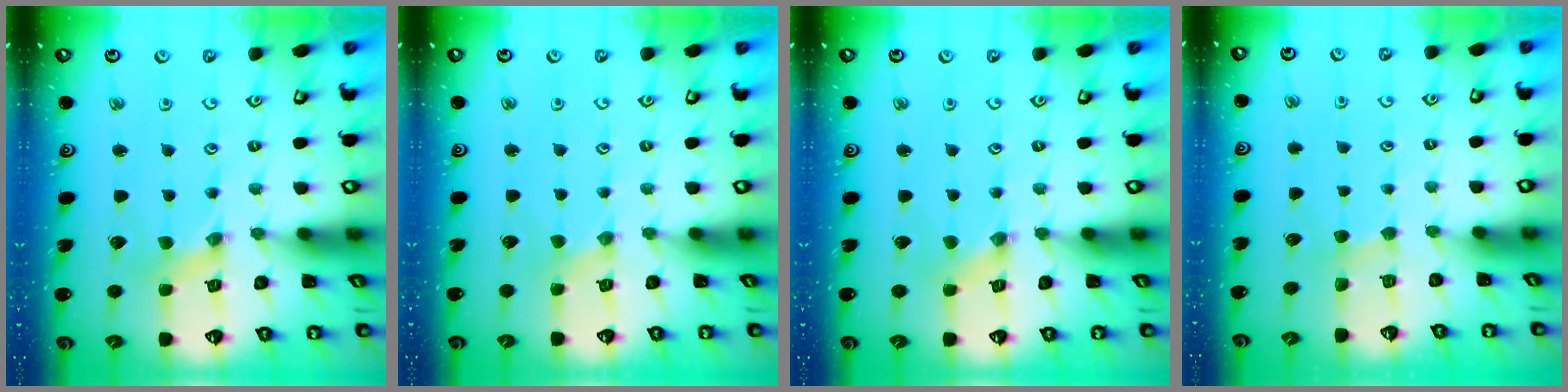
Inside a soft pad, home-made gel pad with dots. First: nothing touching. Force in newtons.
{"total": 0.0}
{"total": 0.0}
{"total": 2.5, "press": 2.5, "slide": 0.3}